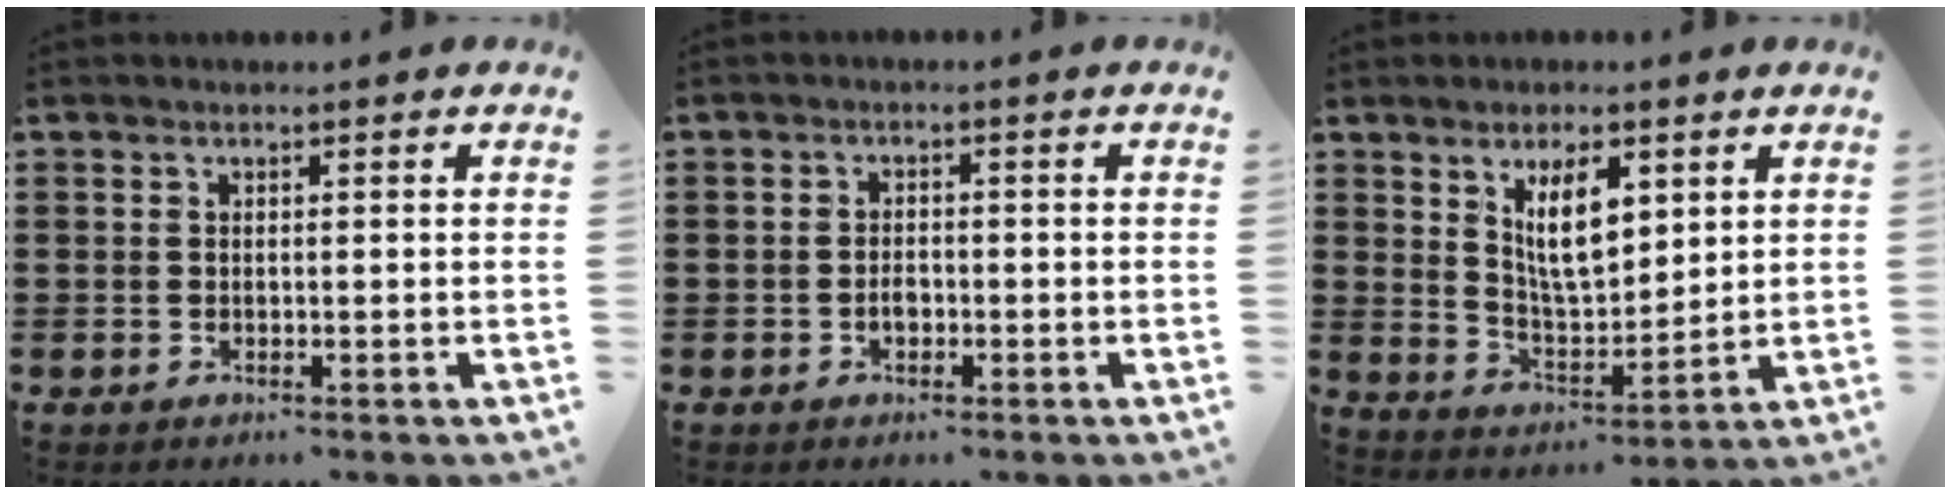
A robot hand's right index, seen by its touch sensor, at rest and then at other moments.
{"total": 1.7, "force": [-0.6, 1.1, 1.1], "torque": [-0.022, 0.002, -0.012]}
{"total": 8.1, "force": [3.5, 3.2, 6.6], "torque": [-0.123, 0.001, 0.059]}